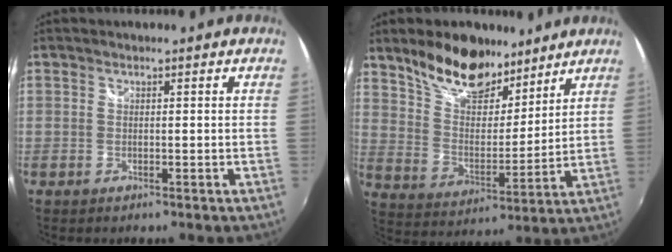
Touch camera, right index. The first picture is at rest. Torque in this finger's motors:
{"motor_torque": [0.96, 0.96, 0.43, 0.09]}